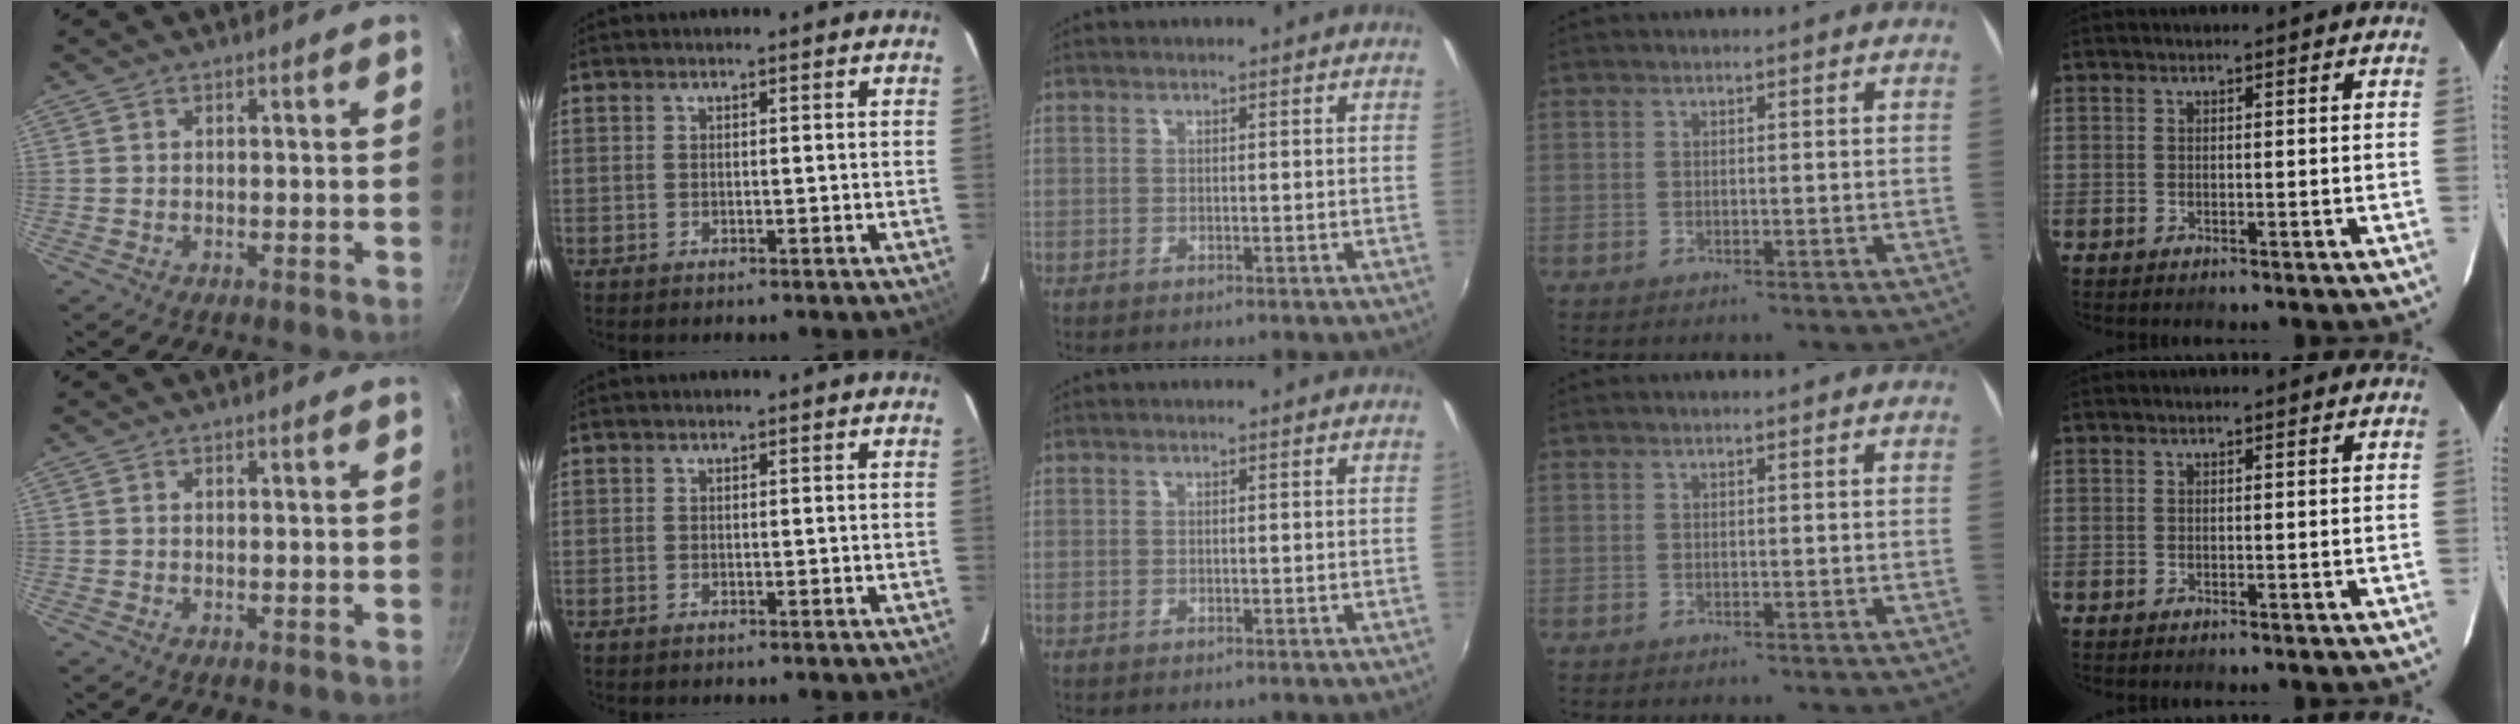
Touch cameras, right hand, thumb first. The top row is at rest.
{}